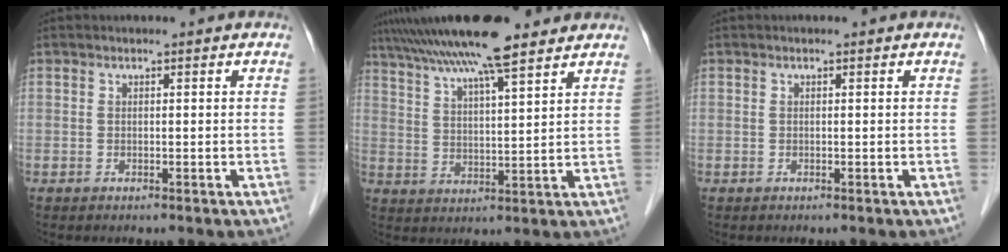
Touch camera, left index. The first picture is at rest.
{"total": 13.9, "force": [11.3, 1.0, 8.1], "torque": [-0.139, 0.032, 0.183]}
{"total": 0.0}